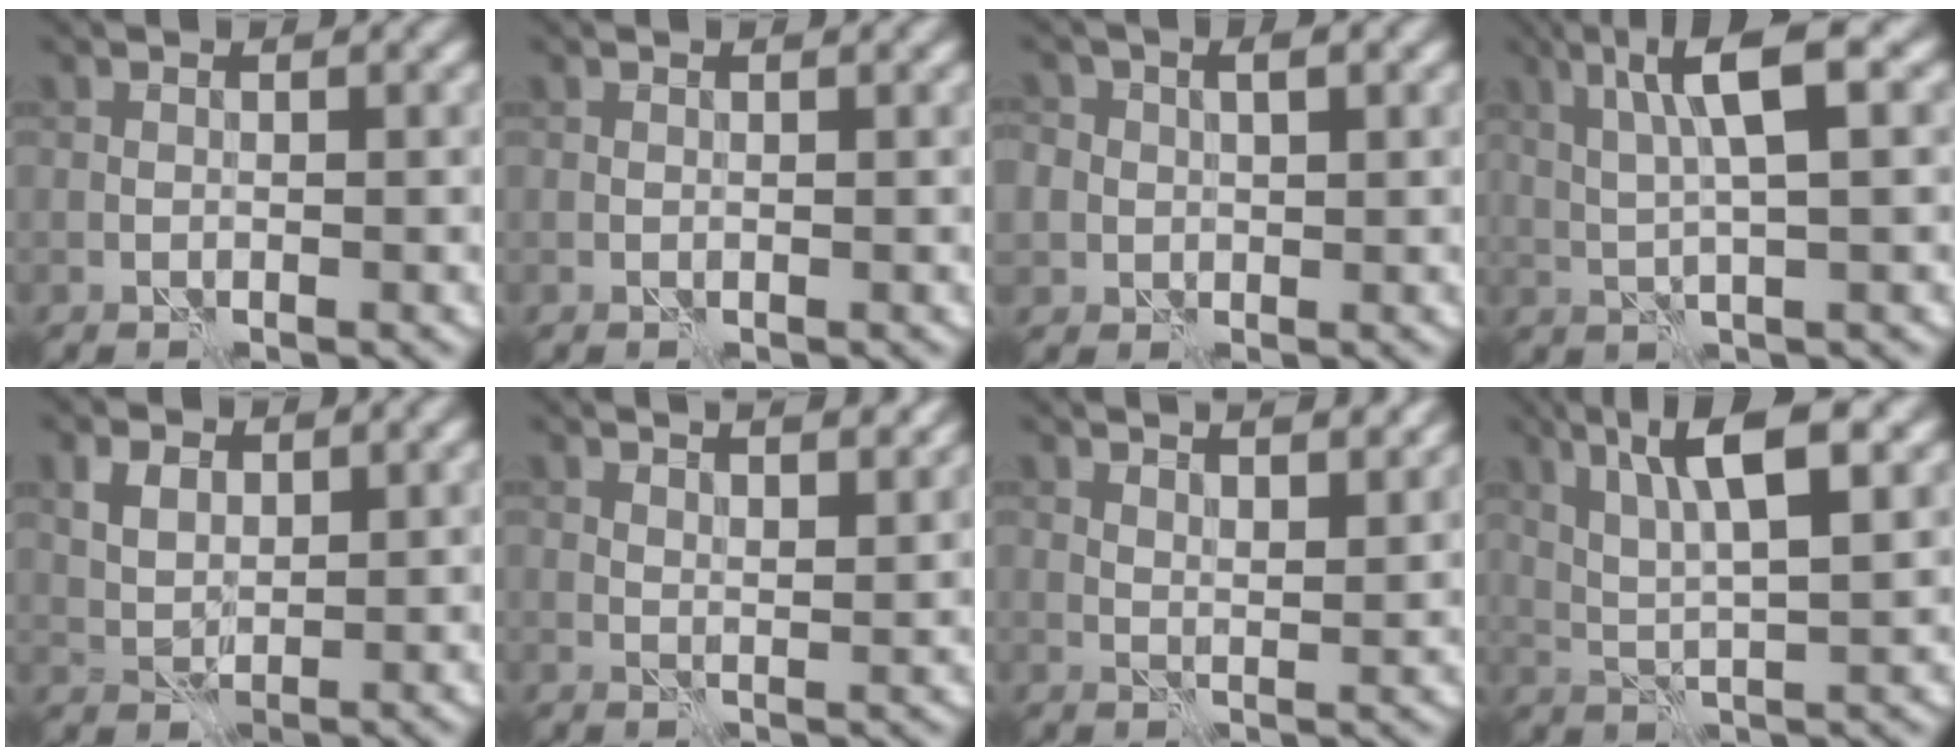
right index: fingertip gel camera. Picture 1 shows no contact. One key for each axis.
{"total": 0.0}
{"total": 3.2, "fx": 0.8, "fy": 2.5, "fz": 1.8, "tx": -0.023, "ty": 0.012, "tz": 0.005}
{"total": 6.0, "fx": 2.0, "fy": 0.9, "fz": 5.6, "tx": -0.103, "ty": 0.011, "tz": 0.037}
{"total": 2.7, "fx": 1.1, "fy": 1.9, "fz": 1.6, "tx": -0.036, "ty": -0.002, "tz": 0.021}
{"total": 6.2, "fx": 4.5, "fy": 2.2, "fz": 3.6, "tx": -0.031, "ty": 0.025, "tz": 0.037}
{"total": 6.8, "fx": 5.1, "fy": 2.3, "fz": 3.9, "tx": -0.036, "ty": 0.023, "tz": 0.045}
{"total": 7.2, "fx": 3.1, "fy": 1.6, "fz": 6.3, "tx": -0.114, "ty": 0.007, "tz": 0.059}